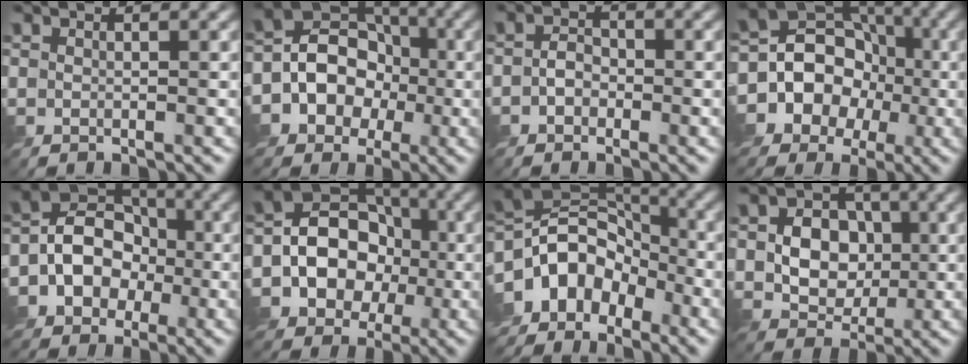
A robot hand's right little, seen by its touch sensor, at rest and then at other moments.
{"total": 8.6, "force": [-2.2, 7.3, 4.0], "torque": [-0.059, 0.014, -0.056]}
{"total": 1.8, "force": [-0.7, 1.4, 0.9], "torque": [-0.018, 0.005, -0.019]}
{"total": 13.5, "force": [-3.5, 12.0, 5.2], "torque": [-0.104, 0.018, -0.080]}
{"total": 7.2, "force": [-1.9, 6.0, 3.5], "torque": [-0.043, 0.011, -0.052]}
{"total": 9.3, "force": [-1.6, 7.7, 5.0], "torque": [-0.064, 0.005, -0.045]}
{"total": 9.0, "force": [-5.4, 5.6, 4.5], "torque": [-0.075, 0.020, -0.115]}
{"total": 5.5, "force": [0.0, 4.6, 3.2], "torque": [-0.052, 0.000, -0.006]}